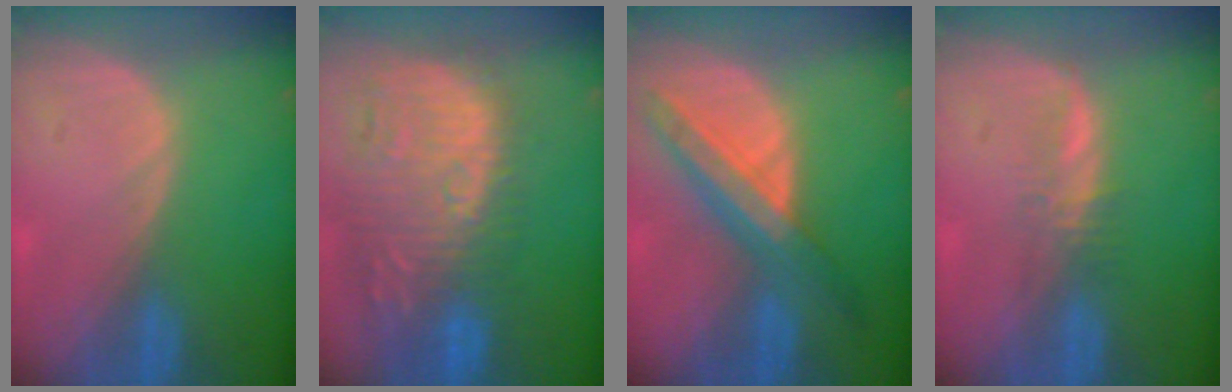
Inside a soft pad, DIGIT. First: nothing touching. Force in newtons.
{"total": 13.7, "press": 12.2, "slide": 6.3}
{"total": 8.4, "press": 7.5, "slide": 3.8}
{"total": 2.3, "press": 2.2, "slide": 0.6}